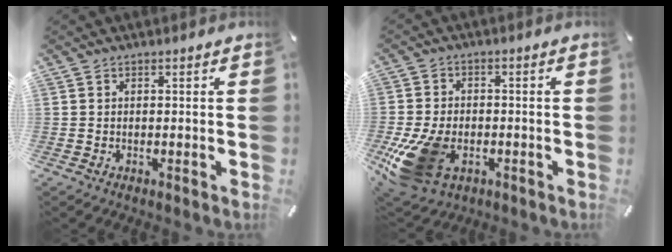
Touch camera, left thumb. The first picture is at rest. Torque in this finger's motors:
{"motor_torque": [1.37, 3.34, 1.20, 0.22, 0.43]}